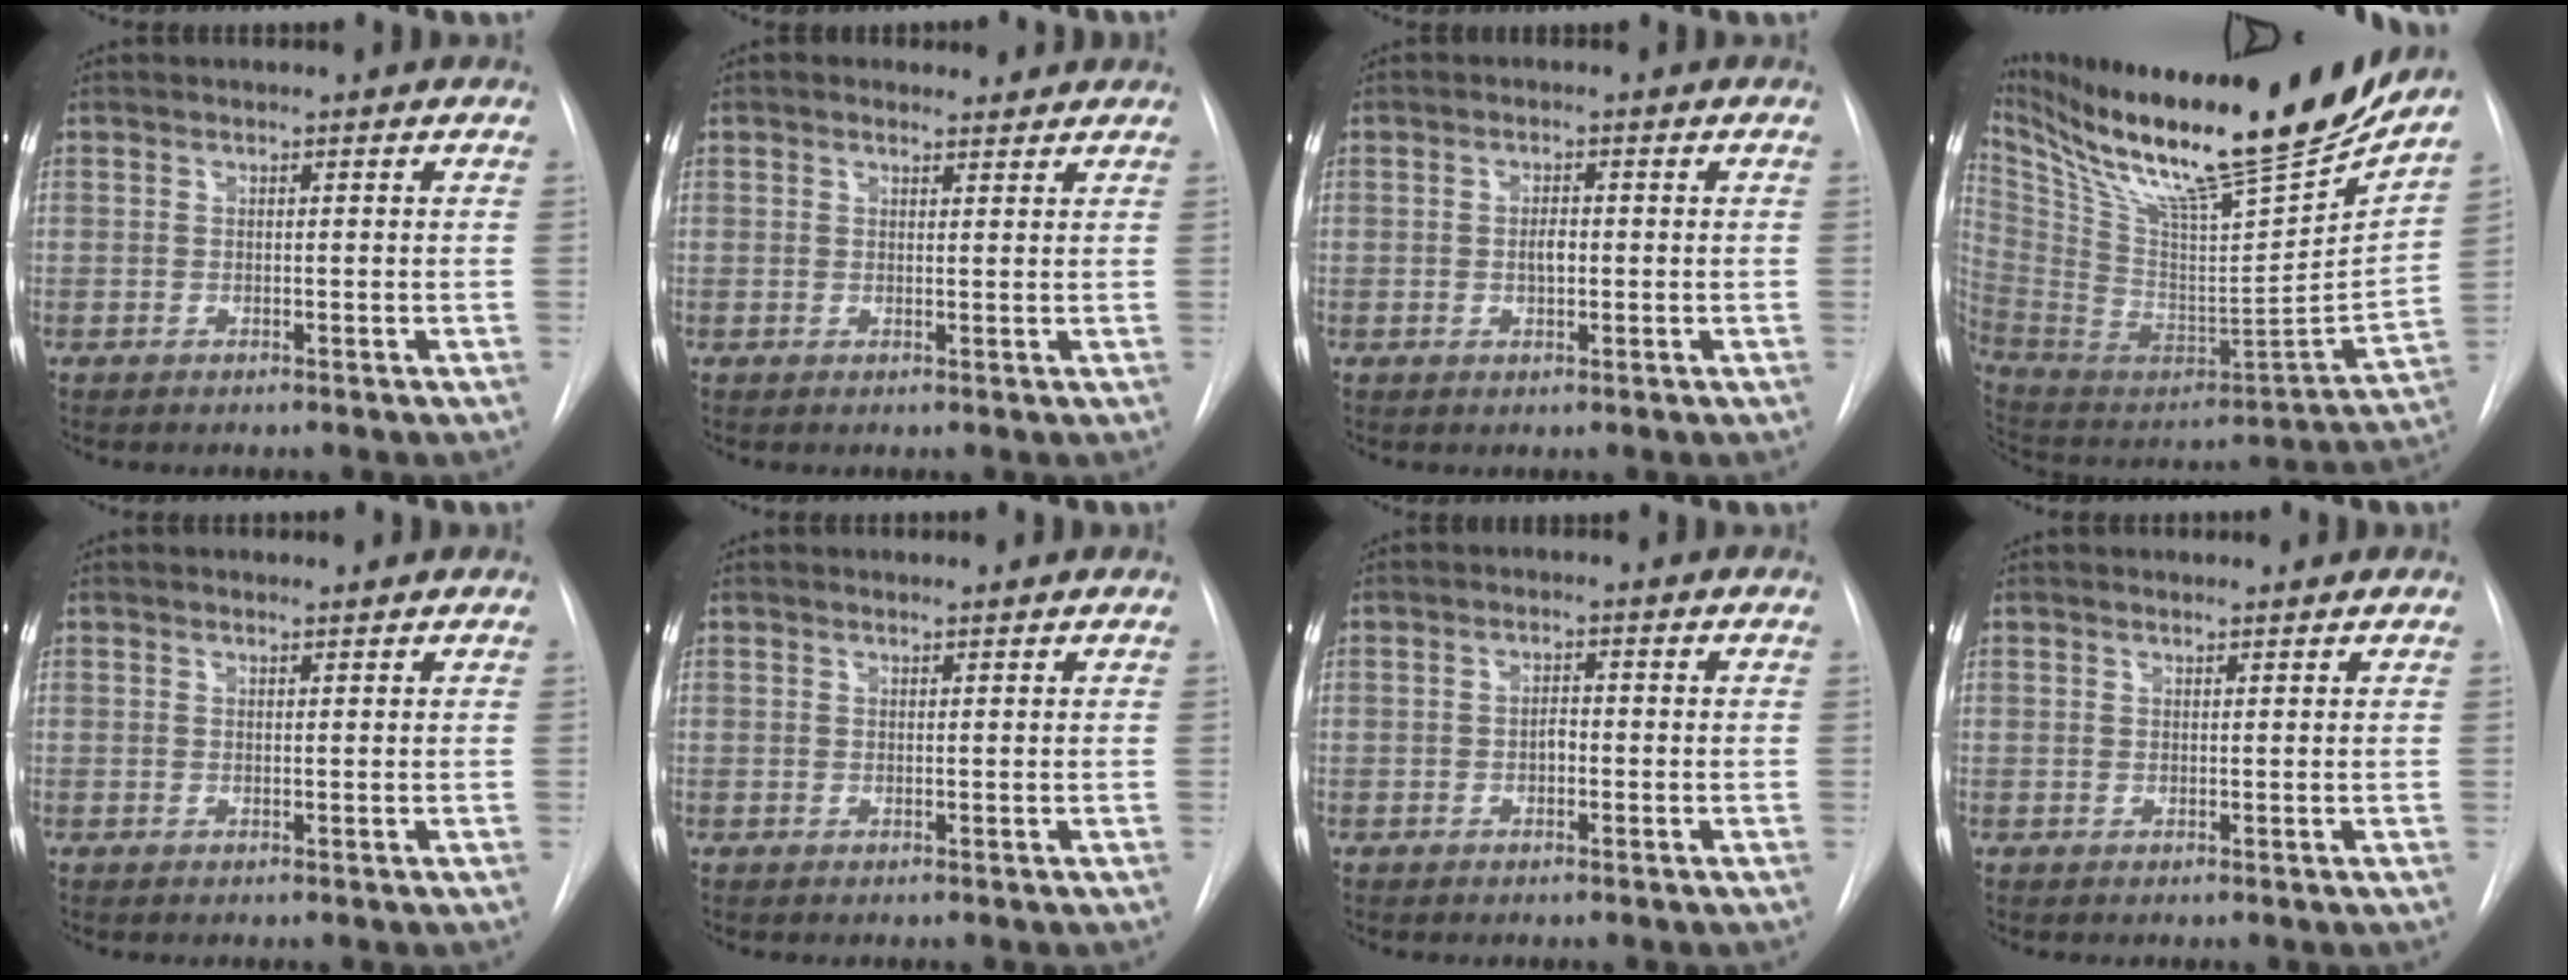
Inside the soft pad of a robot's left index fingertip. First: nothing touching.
{"total": 2.0, "force": [1.8, 0.9, 0.3], "torque": [-0.008, 0.009, 0.023]}
{"total": 2.1, "force": [-0.1, 0.9, 1.9], "torque": [-0.034, 0.002, -0.001]}
{"total": 30.8, "force": [25.0, 2.3, 17.7], "torque": [-0.317, -0.059, 0.401]}
{"total": 1.1, "force": [1.1, 0.0, 0.0], "torque": [-0.007, 0.002, 0.019]}
{"total": 1.0, "force": [1.0, -0.1, 0.0], "torque": [-0.009, 0.004, 0.019]}
{"total": 1.5, "force": [-0.4, 0.8, 1.2], "torque": [-0.018, 0.004, -0.007]}
{"total": 1.9, "force": [1.9, 0.1, 0.3], "torque": [-0.007, 0.011, 0.029]}